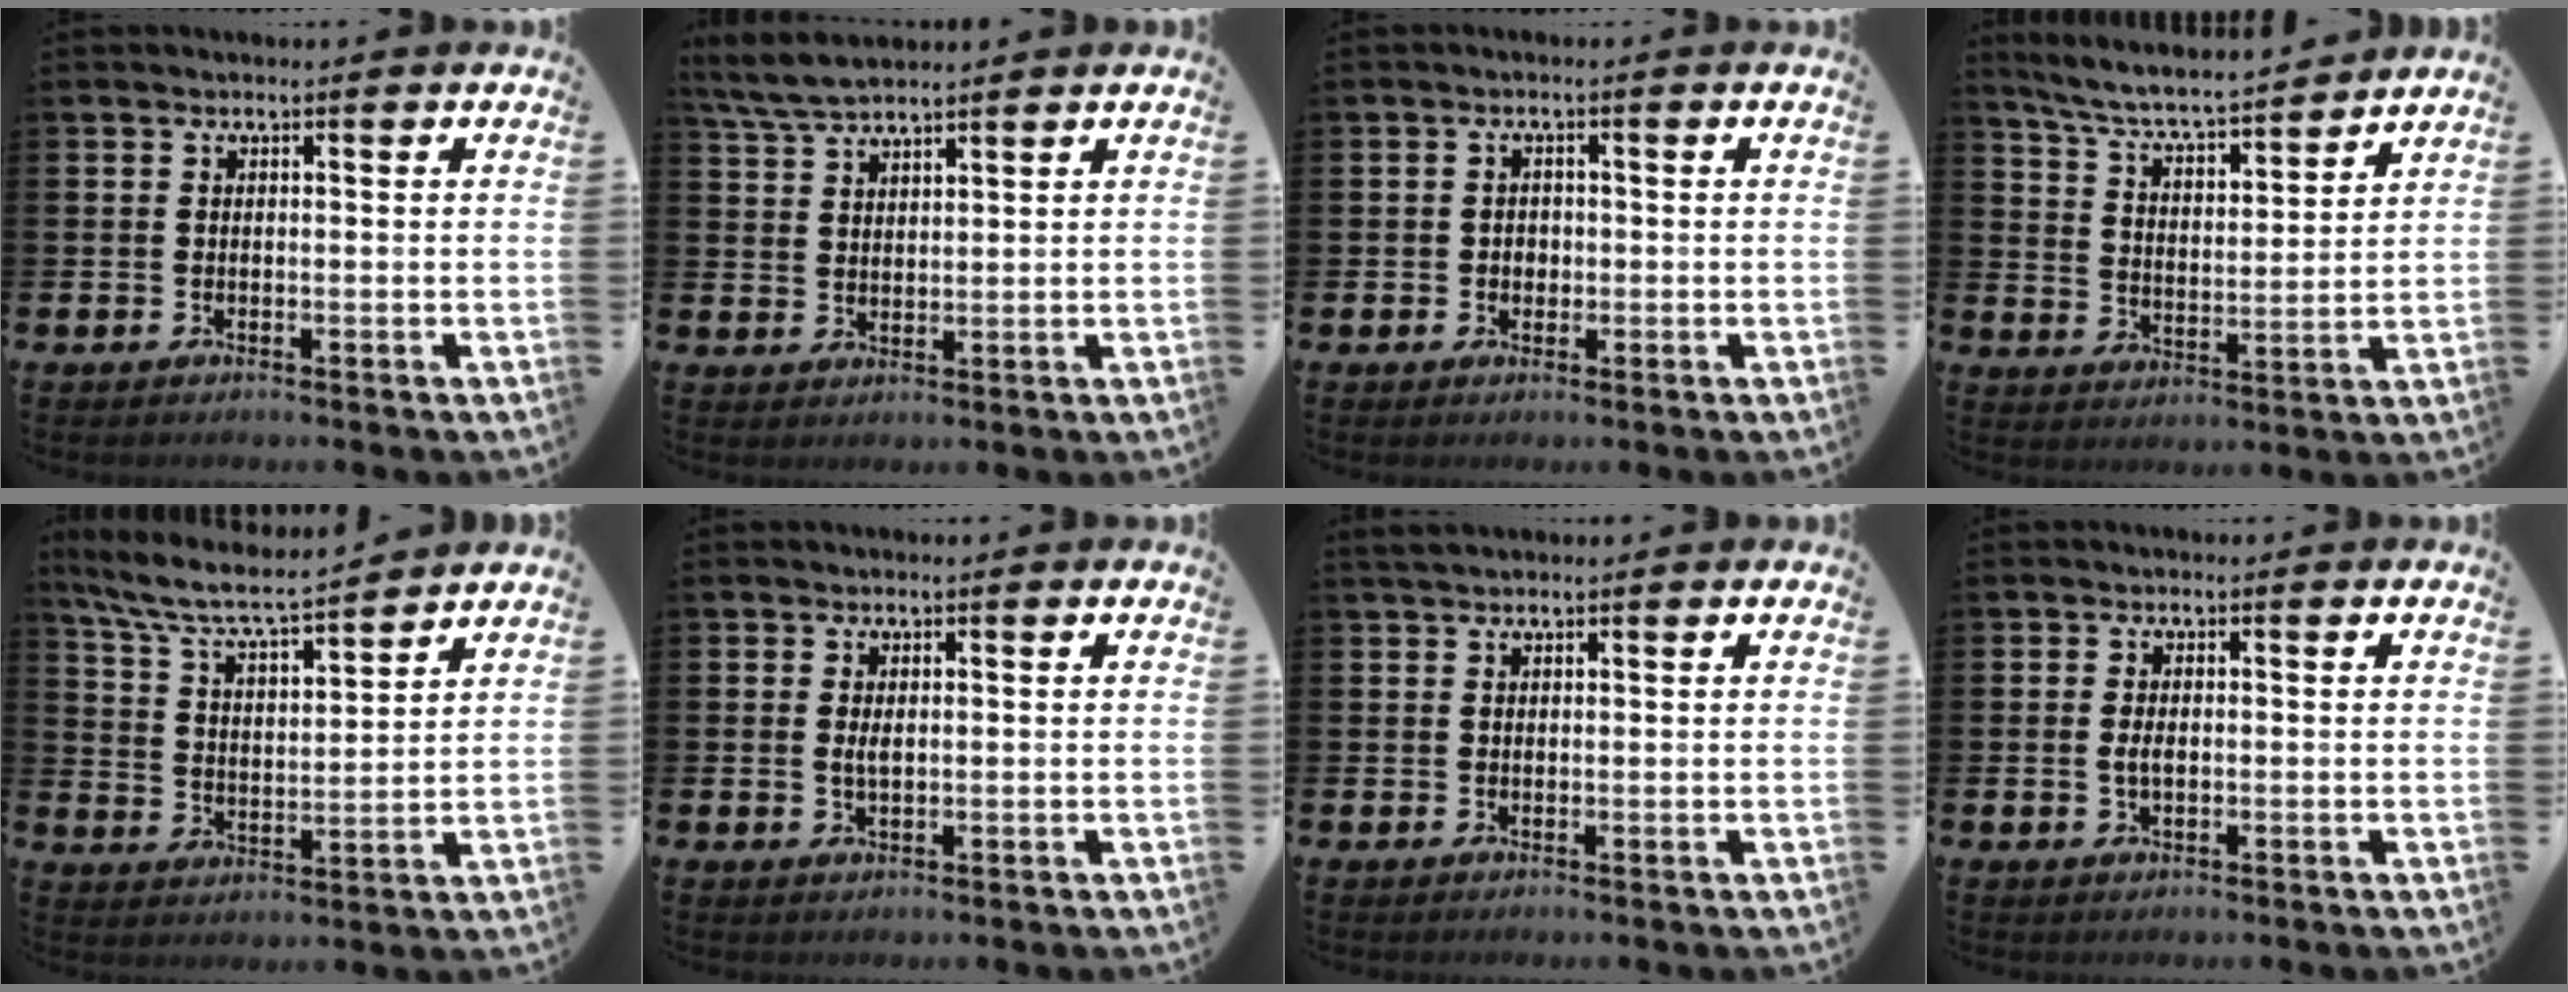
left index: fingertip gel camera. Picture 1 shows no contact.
{"total": 4.8, "force": [4.5, 0.7, 1.5], "torque": [-0.049, -0.008, 0.084]}
{"total": 1.5, "force": [-0.1, 1.4, 0.6], "torque": [-0.004, 0.006, -0.008]}
{"total": 6.6, "force": [6.3, 0.5, 2.0], "torque": [-0.070, -0.047, 0.107]}
{"total": 7.4, "force": [6.9, 0.5, 2.7], "torque": [-0.086, -0.046, 0.117]}
{"total": 1.4, "force": [0.3, 0.5, 1.2], "torque": [-0.024, 0.002, 0.003]}
{"total": 1.4, "force": [1.3, 0.3, 0.4], "torque": [-0.009, 0.004, 0.023]}
{"total": 1.7, "force": [-0.1, 0.8, 1.5], "torque": [-0.029, 0.003, -0.004]}